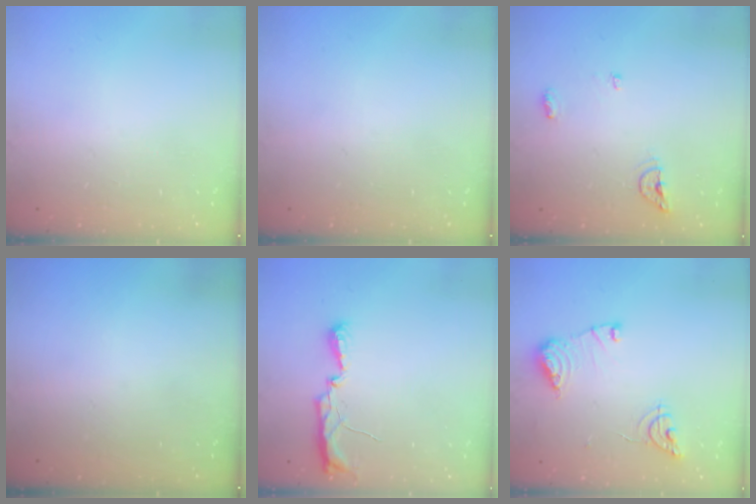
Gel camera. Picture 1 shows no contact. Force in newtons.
{"total": 0.0}
{"total": 5.9, "press": 5.8, "slide": 1.0}
{"total": 0.0}
{"total": 6.4, "press": 6.3, "slide": 0.8}
{"total": 11.5, "press": 11.4, "slide": 1.0}